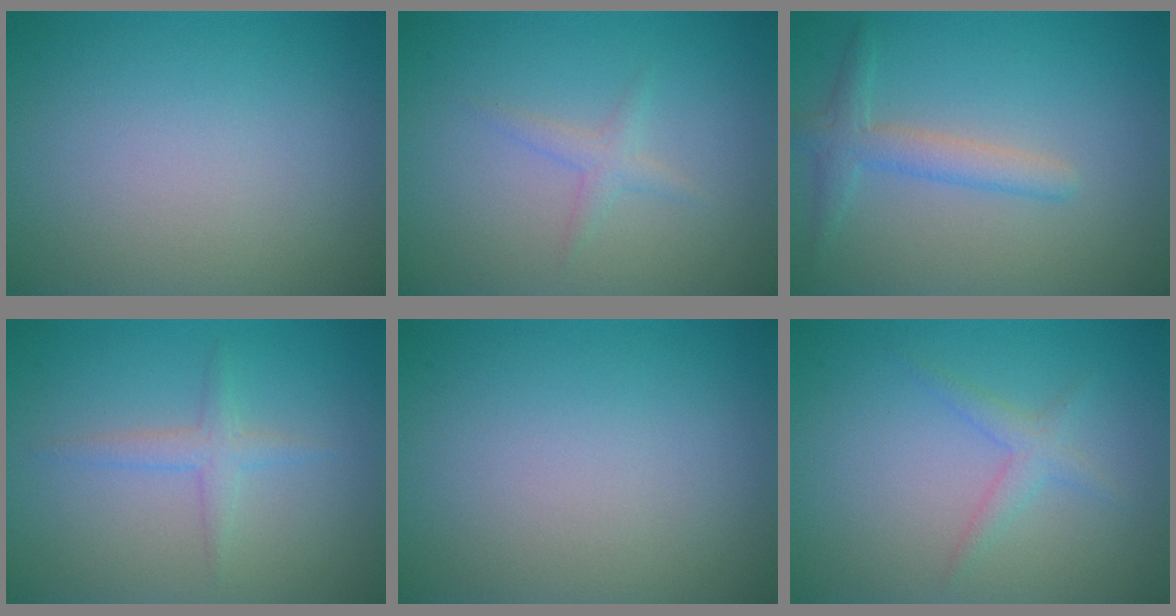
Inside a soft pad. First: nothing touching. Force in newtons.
{"total": 1.3, "press": 1.3, "slide": 0.1}
{"total": 2.5, "press": 2.5, "slide": 0.1}
{"total": 1.6, "press": 1.6, "slide": 0.1}
{"total": 0.0}
{"total": 1.7, "press": 1.7, "slide": 0.1}